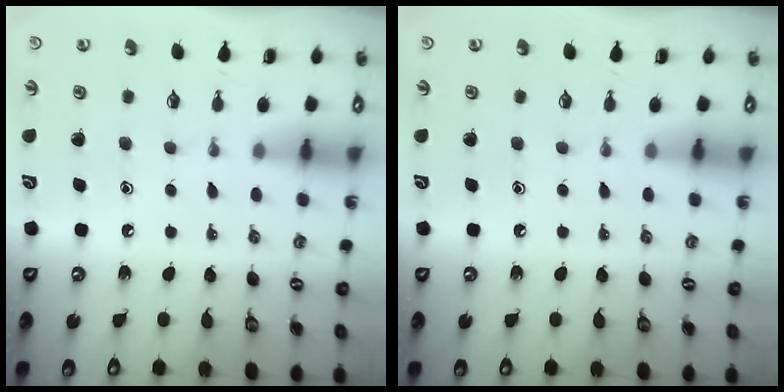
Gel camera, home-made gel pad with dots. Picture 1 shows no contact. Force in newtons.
{"total": 0.0}